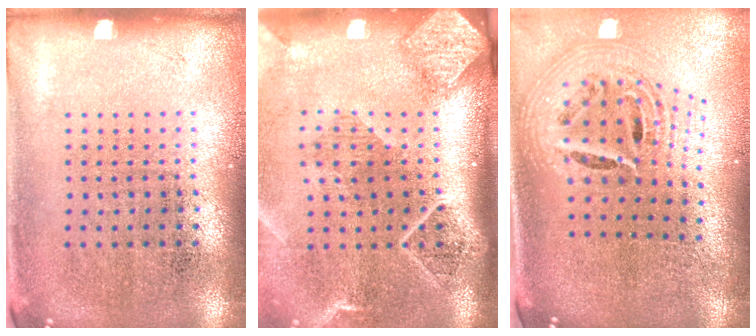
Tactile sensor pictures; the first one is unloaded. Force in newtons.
{"total": 2.7, "press": 2.0, "slide": 1.8}
{"total": 2.7, "press": 1.9, "slide": 1.9}